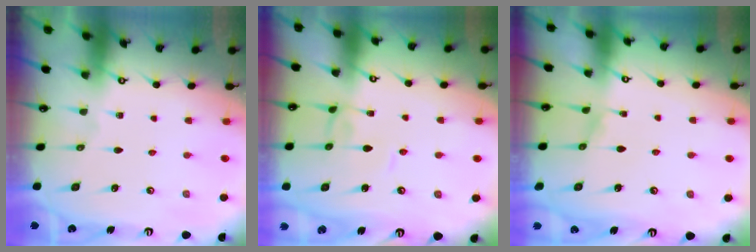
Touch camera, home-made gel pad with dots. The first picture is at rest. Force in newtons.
{"total": 0.0}
{"total": 0.0}